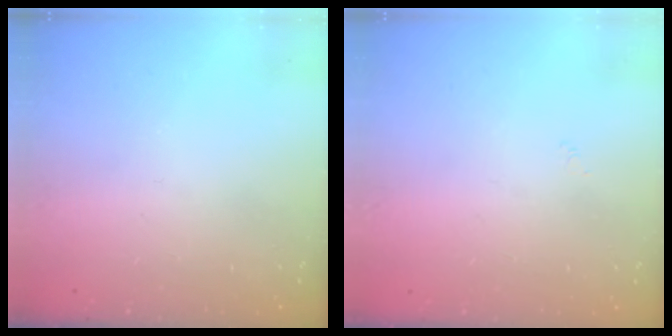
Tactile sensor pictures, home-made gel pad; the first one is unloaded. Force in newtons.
{"total": 0.6, "press": 0.5, "slide": 0.2}